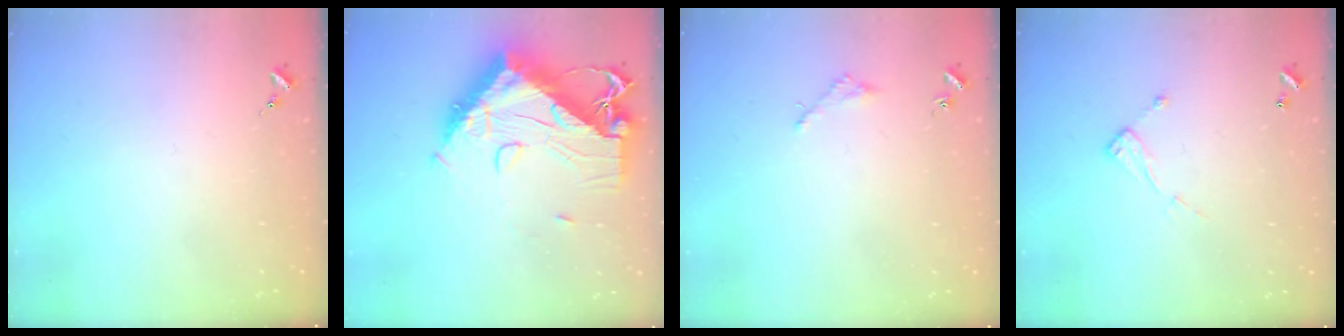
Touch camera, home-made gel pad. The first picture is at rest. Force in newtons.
{"total": 18.2, "press": 18.1, "slide": 1.9}
{"total": 1.6, "press": 1.6, "slide": 0.2}
{"total": 7.1, "press": 7.1, "slide": 0.3}